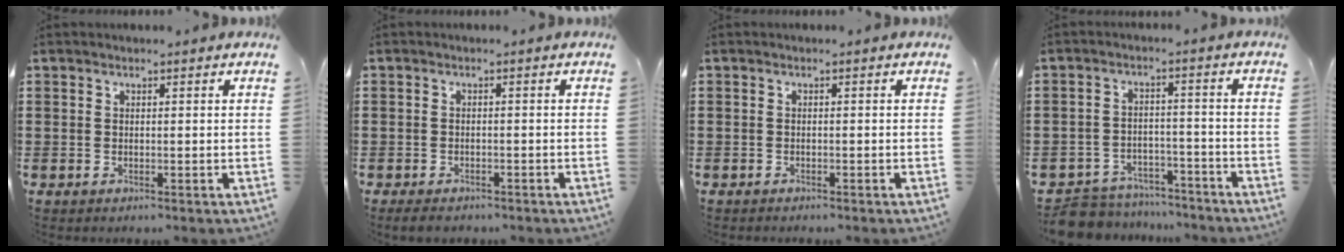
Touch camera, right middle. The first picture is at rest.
{"total": 1.8, "force": [-1.5, 0.8, 0.4], "torque": [-0.009, 0.004, -0.032]}
{"total": 0.6, "force": [-0.6, 0.2, 0.0], "torque": [-0.001, 0.001, -0.014]}
{"total": 6.6, "force": [-6.4, 1.3, 0.5], "torque": [-0.017, 0.016, -0.131]}